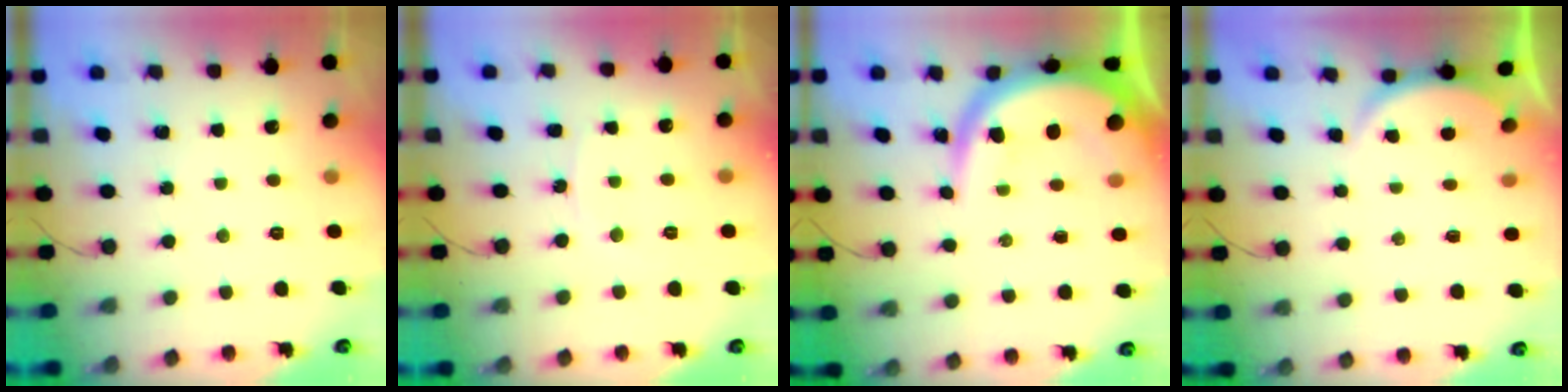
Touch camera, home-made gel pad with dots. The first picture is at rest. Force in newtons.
{"total": 6.0, "press": 6.0, "slide": 0.7}
{"total": 15.0, "press": 14.9, "slide": 1.6}
{"total": 2.9, "press": 2.8, "slide": 0.6}